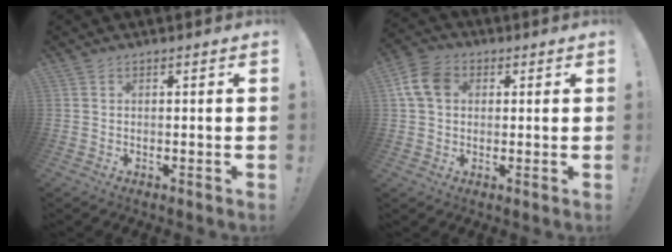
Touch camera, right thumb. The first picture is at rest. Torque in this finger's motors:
{"motor_torque": [0.02, 0.02, 0.03, 0.00, 0.00]}